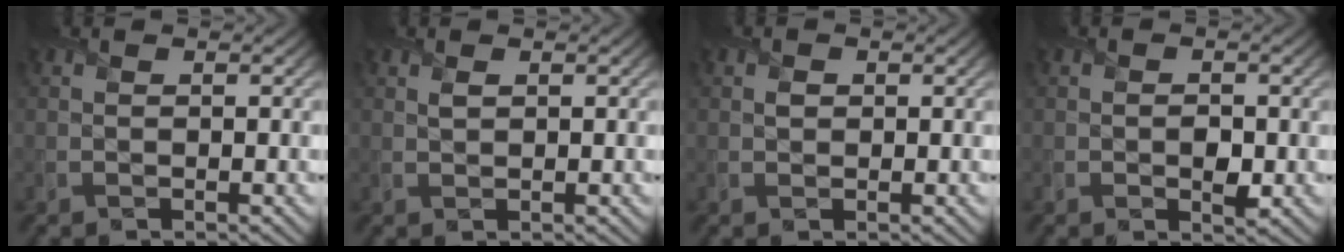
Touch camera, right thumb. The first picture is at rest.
{"total": 0.9, "force": [0.5, 0.4, 0.5], "torque": [-0.017, -0.002, 0.011]}
{"total": 0.9, "force": [0.3, 0.8, 0.4], "torque": [-0.009, -0.002, 0.003]}
{"total": 2.0, "force": [-0.4, 1.3, 1.4], "torque": [-0.023, -0.008, -0.006]}